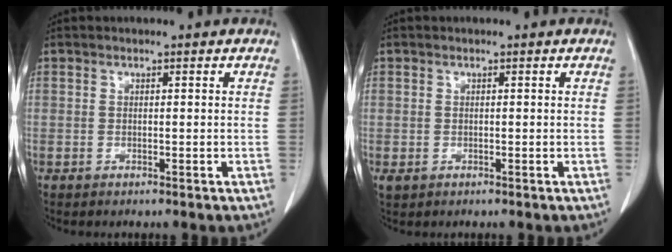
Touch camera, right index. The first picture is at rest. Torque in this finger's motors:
{"motor_torque": [0.00, 0.32, -0.35, -0.08]}